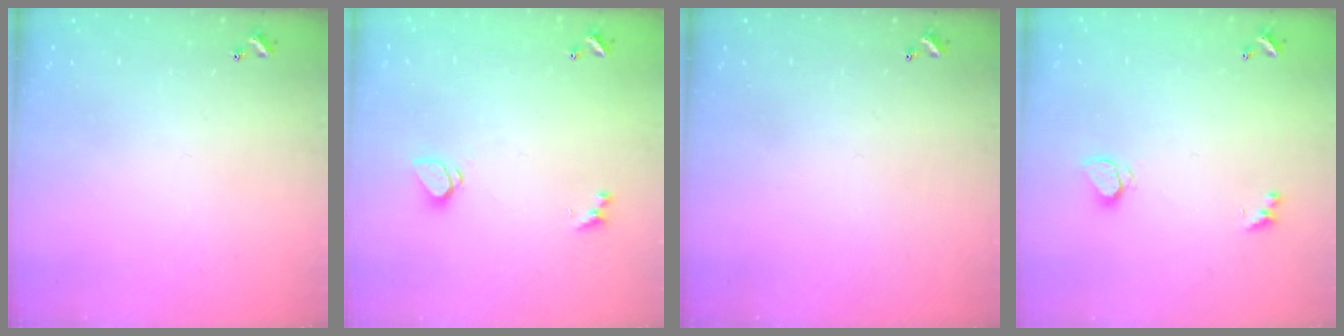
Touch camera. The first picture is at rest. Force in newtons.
{"total": 1.3, "press": 1.2, "slide": 0.4}
{"total": 0.0}
{"total": 2.4, "press": 2.3, "slide": 0.6}